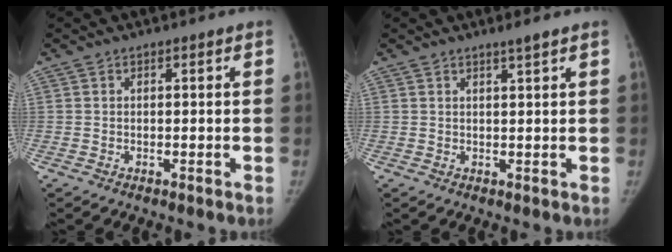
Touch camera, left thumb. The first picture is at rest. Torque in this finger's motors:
{"motor_torque": [-0.20, -0.32, 0.32, -0.14, 0.00]}